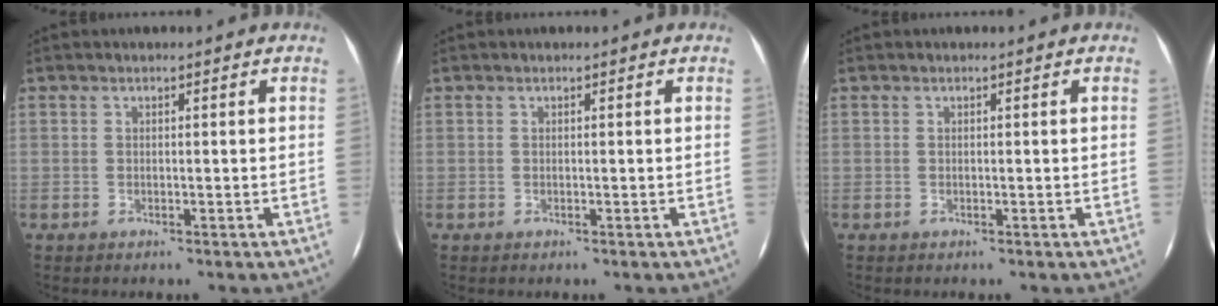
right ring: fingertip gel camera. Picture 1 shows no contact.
{"total": 0.0}
{"total": 0.0}